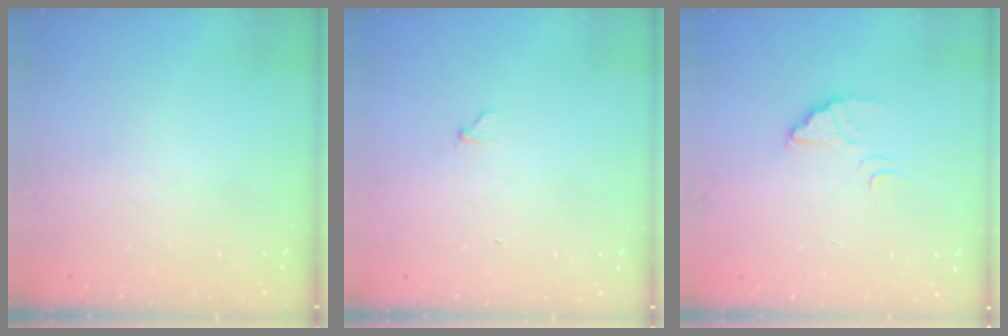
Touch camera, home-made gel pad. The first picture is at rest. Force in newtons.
{"total": 3.3, "press": 3.3, "slide": 0.3}
{"total": 3.1, "press": 3.1, "slide": 0.2}